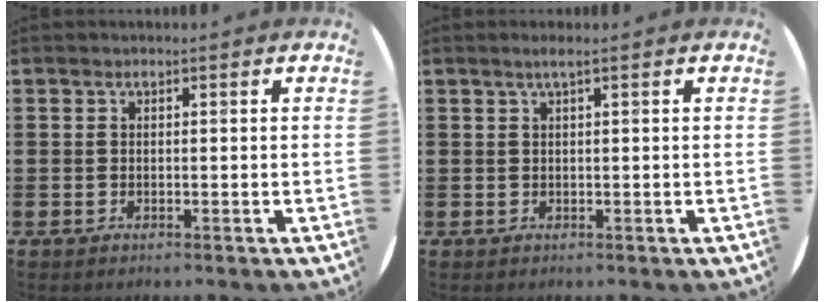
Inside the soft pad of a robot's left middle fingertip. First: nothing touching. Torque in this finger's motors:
{"motor_torque": [0.40, -0.30, 0.01, 0.04]}